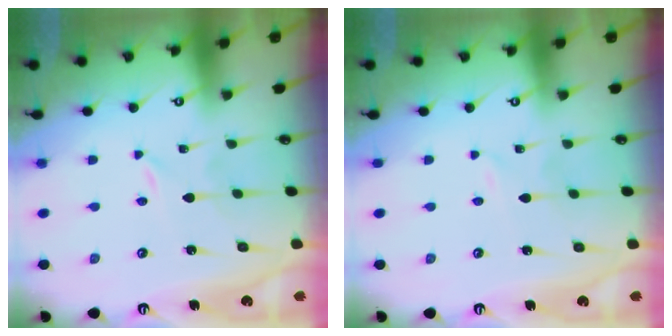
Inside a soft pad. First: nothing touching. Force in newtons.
{"total": 0.0}